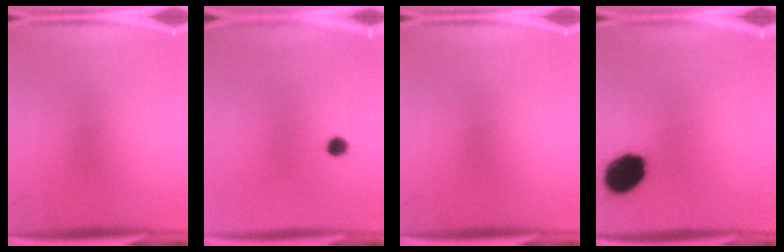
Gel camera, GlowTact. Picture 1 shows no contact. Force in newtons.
{"total": 1.8}
{"total": 0.0}
{"total": 13.4}